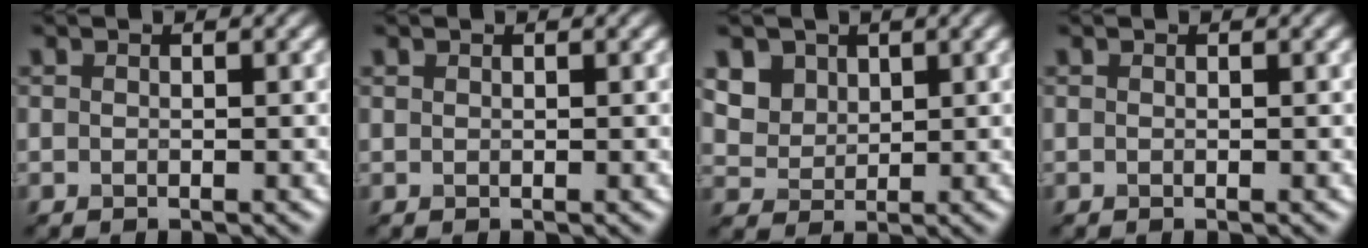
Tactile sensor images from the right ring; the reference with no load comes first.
{"total": 0.8, "force": [-0.2, -0.6, -0.5], "torque": [0.001, -0.005, 0.010]}
{"total": 3.9, "force": [2.6, 2.7, 0.9], "torque": [-0.071, 0.007, 0.078]}
{"total": 0.0}